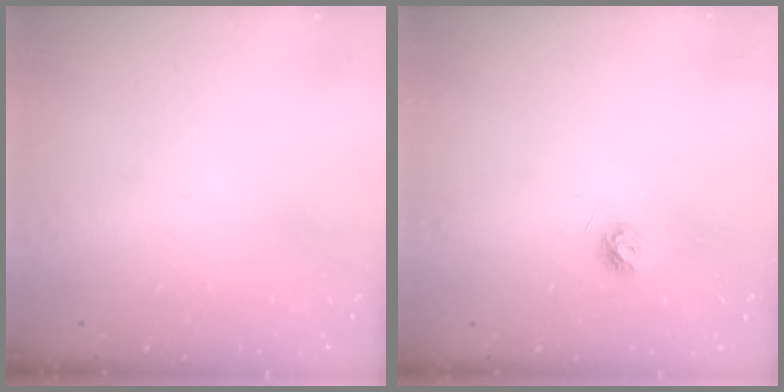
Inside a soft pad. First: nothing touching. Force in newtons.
{"total": 3.9, "press": 3.8, "slide": 0.7}